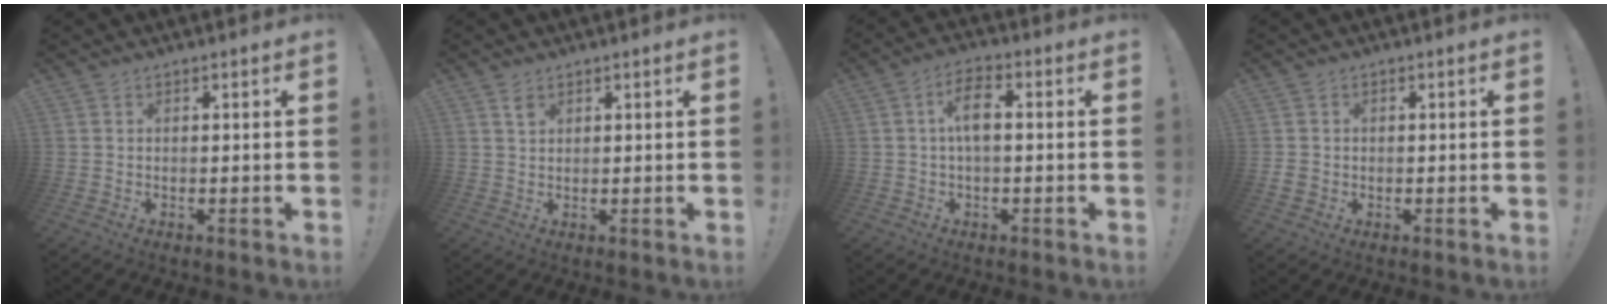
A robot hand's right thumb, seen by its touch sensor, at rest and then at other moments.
{"total": 2.0, "force": [1.3, 1.1, 1.0], "torque": [-0.012, -0.003, 0.022]}
{"total": 7.0, "force": [0.6, 2.9, 6.3], "torque": [-0.116, 0.006, 0.009]}
{"total": 2.1, "force": [0.0, 2.0, 0.8], "torque": [-0.006, -0.002, 0.000]}